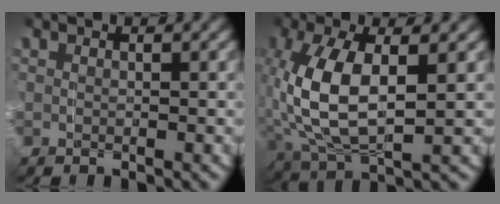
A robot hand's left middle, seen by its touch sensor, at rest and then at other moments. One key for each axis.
{"total": 8.2, "fx": 0.5, "fy": 4.4, "fz": 6.9, "tx": -0.174, "ty": -0.009, "tz": 0.019}